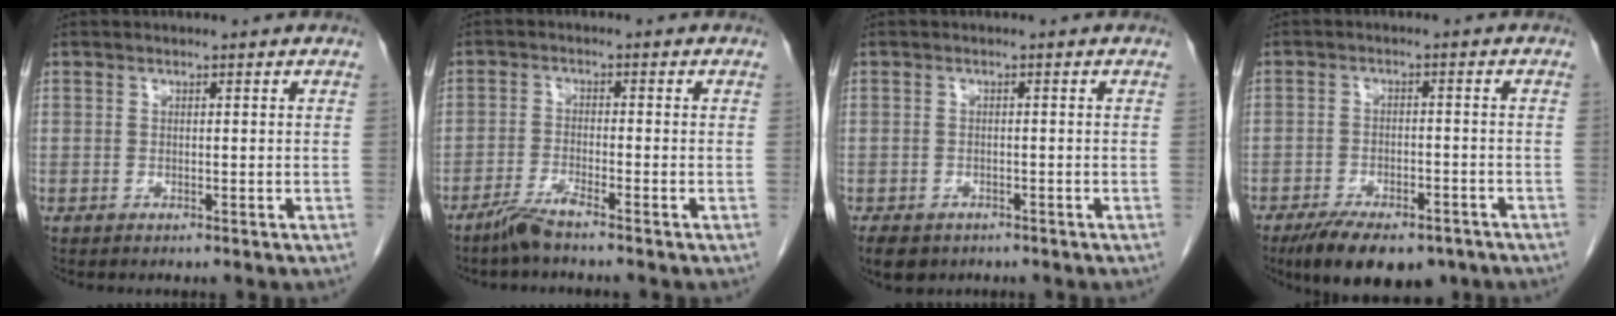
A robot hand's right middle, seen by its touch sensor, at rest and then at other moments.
{"total": 3.6, "force": [-3.0, -0.3, 2.0], "torque": [-0.046, -0.009, -0.064]}
{"total": 7.5, "force": [-5.0, 4.7, 3.0], "torque": [-0.064, -0.007, -0.068]}
{"total": 12.1, "force": [-9.0, 4.8, 6.5], "torque": [-0.097, -0.006, -0.134]}